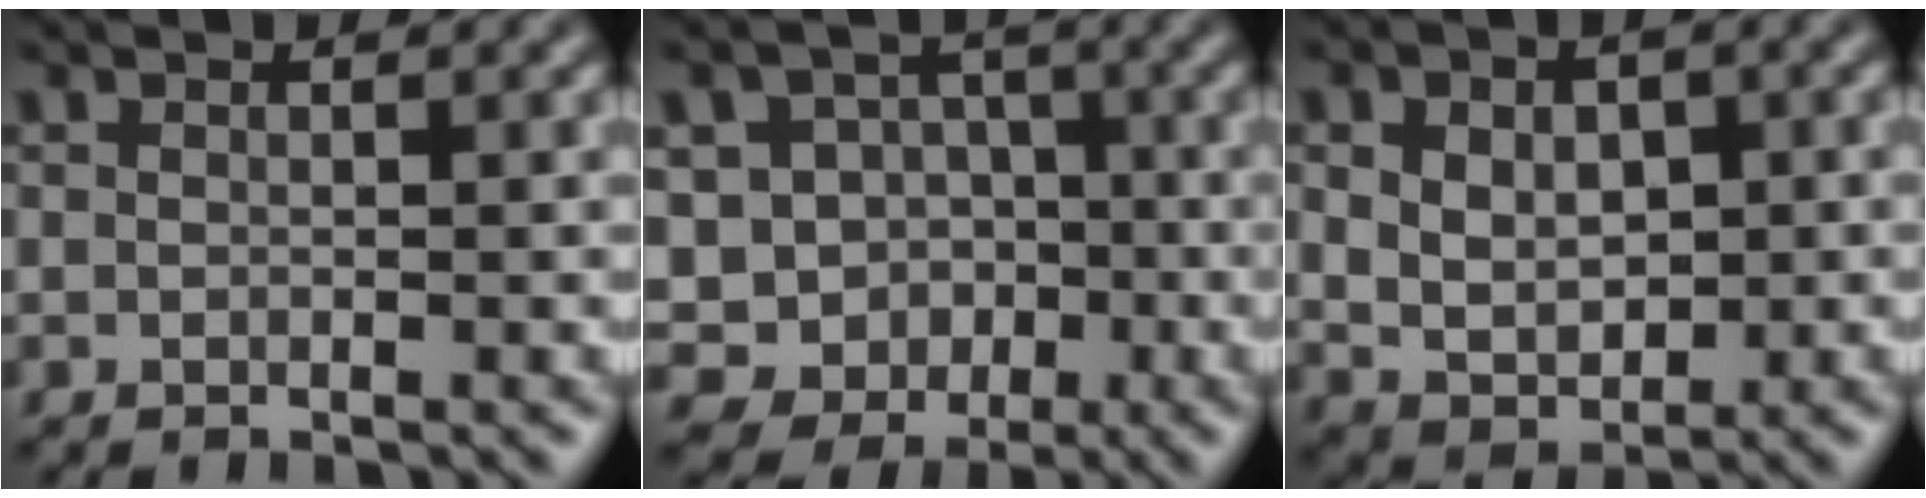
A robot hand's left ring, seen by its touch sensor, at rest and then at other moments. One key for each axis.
{"total": 9.1, "fx": -3.1, "fy": 8.2, "fz": 2.4, "tx": -0.041, "ty": 0.018, "tz": -0.070}
{"total": 6.3, "fx": 0.9, "fy": 4.5, "fz": 4.4, "tx": -0.073, "ty": 0.011, "tz": 0.014}